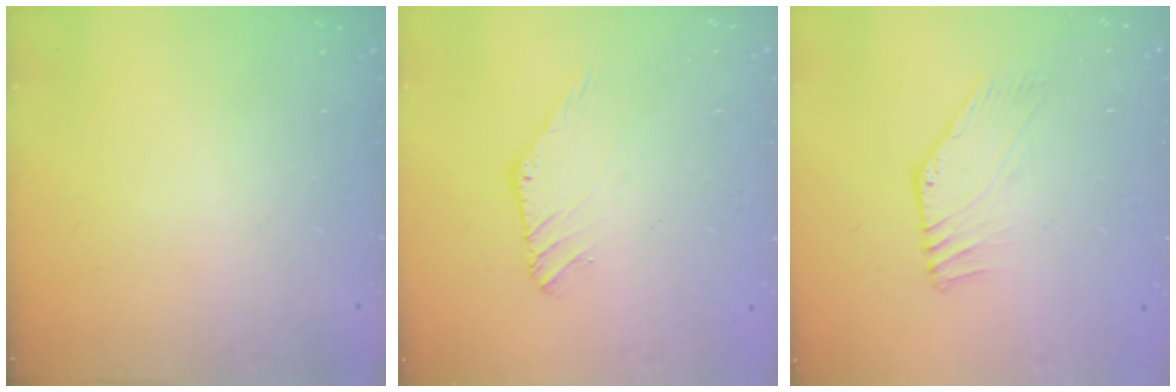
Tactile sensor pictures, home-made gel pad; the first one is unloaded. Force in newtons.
{"total": 1.4, "press": 1.4, "slide": 0.0}
{"total": 2.7, "press": 2.7, "slide": 0.2}